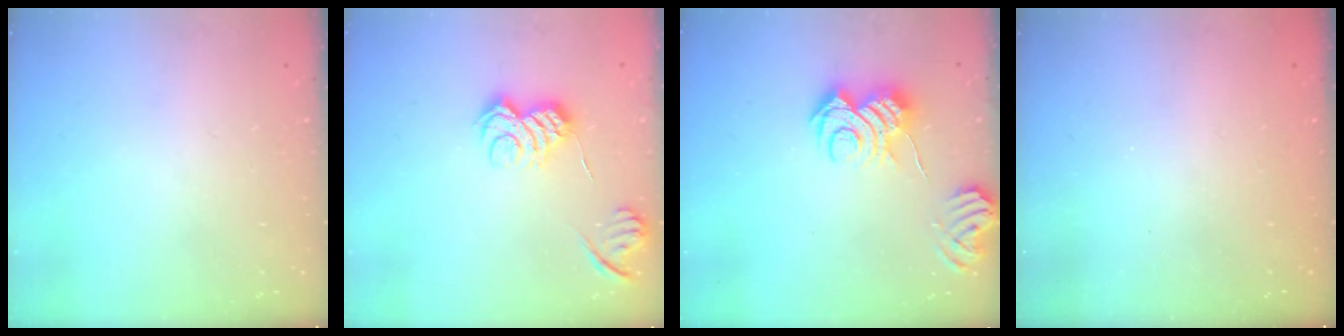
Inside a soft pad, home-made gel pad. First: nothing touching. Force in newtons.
{"total": 9.7, "press": 9.7, "slide": 0.4}
{"total": 9.0, "press": 9.0, "slide": 1.0}
{"total": 2.2, "press": 2.1, "slide": 0.7}